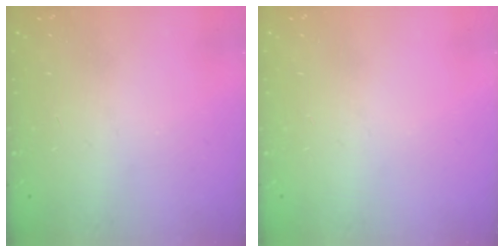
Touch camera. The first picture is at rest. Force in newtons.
{"total": 0.0}